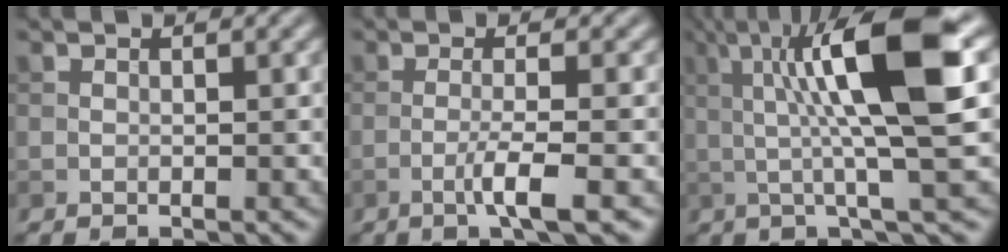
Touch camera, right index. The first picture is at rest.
{"total": 3.4, "force": [-1.3, 0.3, 3.2], "torque": [-0.053, 0.008, -0.033]}
{"total": 11.3, "force": [2.2, 2.2, 10.9], "torque": [-0.171, 0.008, 0.040]}